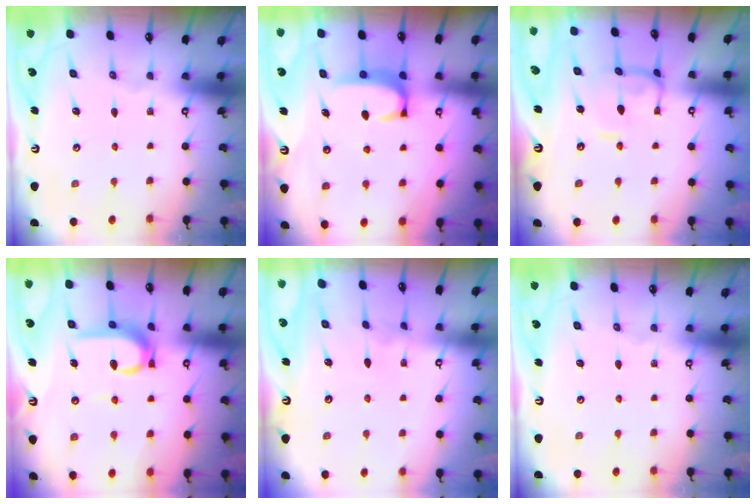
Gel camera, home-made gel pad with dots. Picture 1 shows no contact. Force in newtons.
{"total": 2.7, "press": 2.7, "slide": 0.5}
{"total": 1.5, "press": 1.5, "slide": 0.5}
{"total": 10.5, "press": 10.5, "slide": 0.7}
{"total": 3.7, "press": 3.7, "slide": 0.1}
{"total": 0.0}